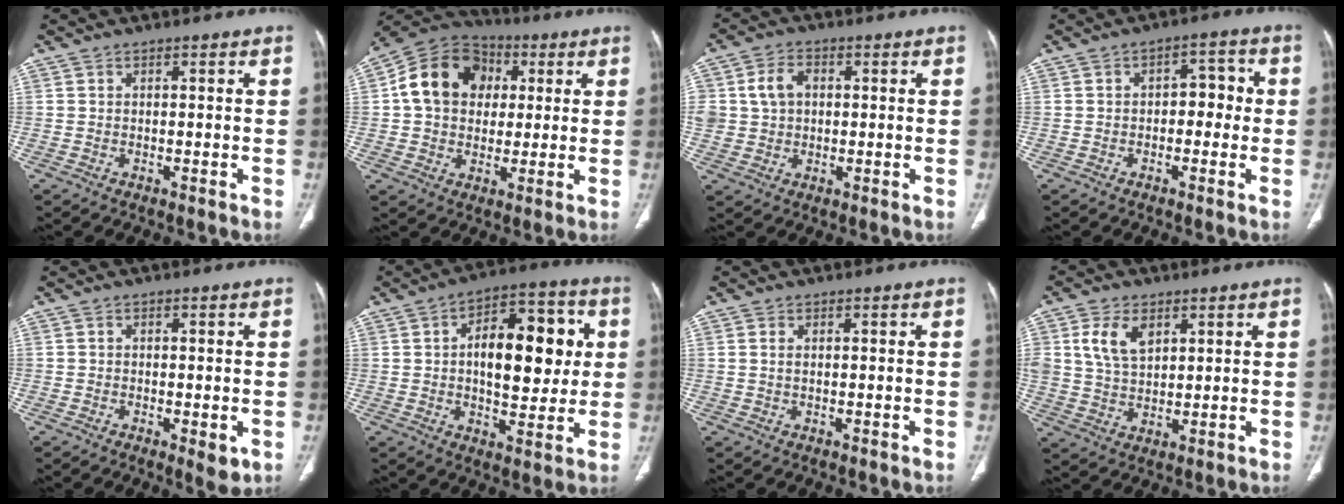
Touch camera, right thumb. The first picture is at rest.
{"total": 15.0, "force": [2.7, 12.0, 8.6], "torque": [-0.131, 0.015, 0.036]}
{"total": 7.1, "force": [1.1, 5.6, 4.2], "torque": [-0.071, 0.007, 0.025]}
{"total": 5.0, "force": [-0.3, 3.3, 3.8], "torque": [-0.025, 0.020, -0.013]}
{"total": 3.6, "force": [-1.2, 1.5, 3.0], "torque": [-0.038, -0.006, -0.016]}
{"total": 17.3, "force": [2.4, 9.1, 14.6], "torque": [-0.174, 0.015, 0.033]}
{"total": 0.9, "force": [0.2, 0.5, 0.8], "torque": [-0.022, 0.003, 0.007]}
{"total": 7.7, "force": [3.2, 4.8, 5.1], "torque": [-0.088, -0.010, 0.067]}